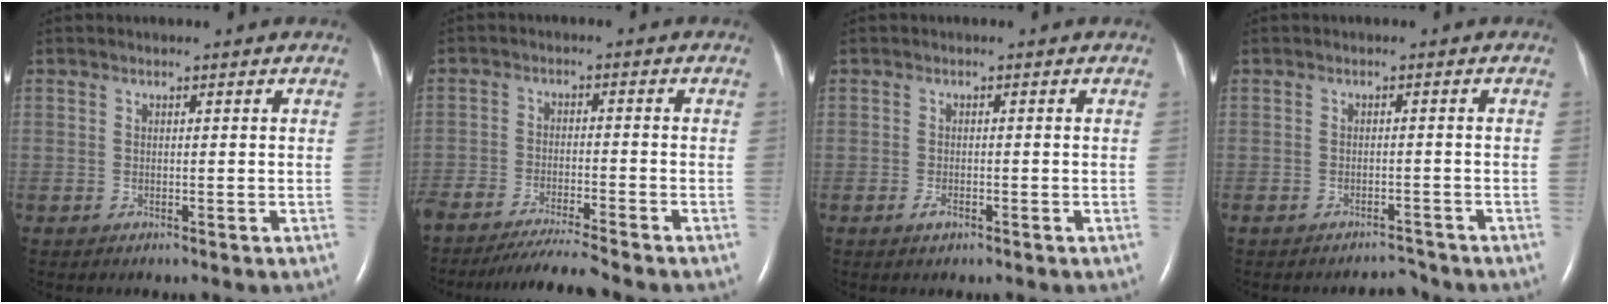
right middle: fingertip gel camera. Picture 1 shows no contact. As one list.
[{"total": 8.6, "force": [-7.9, -0.8, 3.2], "torque": [-0.044, -0.021, -0.134]}, {"total": 1.2, "force": [-0.7, 0.4, 0.9], "torque": [-0.018, 0.000, -0.012]}, {"total": 2.9, "force": [-2.8, 0.7, 0.2], "torque": [-0.002, -0.001, -0.042]}]